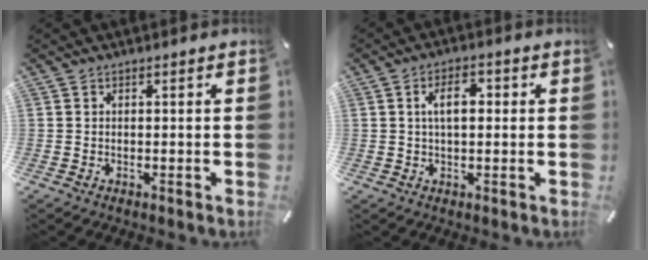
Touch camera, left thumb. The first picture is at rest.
{"total": 5.9, "force": [0.8, 3.2, 4.9], "torque": [-0.083, 0.008, 0.008]}